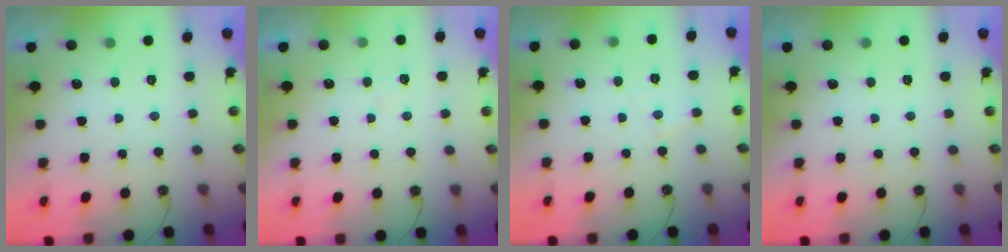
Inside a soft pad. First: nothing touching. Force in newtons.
{"total": 4.8, "press": 4.8, "slide": 0.7}
{"total": 4.1, "press": 4.0, "slide": 0.8}
{"total": 0.0}